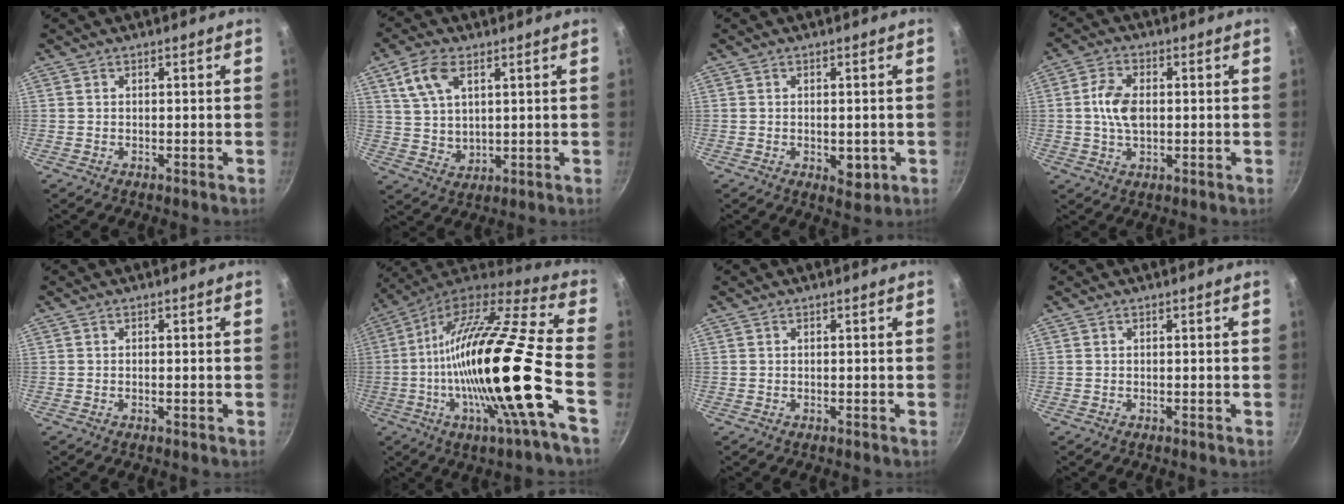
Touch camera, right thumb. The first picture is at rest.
{"total": 8.8, "force": [4.0, 5.0, 6.0], "torque": [-0.107, -0.012, 0.082]}
{"total": 4.2, "force": [-0.9, 2.4, 3.4], "torque": [-0.039, -0.004, -0.008]}
{"total": 7.1, "force": [0.3, 4.3, 5.6], "torque": [-0.101, 0.008, 0.003]}
{"total": 0.7, "force": [-0.2, 0.2, 0.7], "torque": [-0.012, 0.001, -0.004]}
{"total": 26.8, "force": [-6.3, 3.5, 25.8], "torque": [-0.416, -0.002, -0.122]}
{"total": 0.0}
{"total": 0.0}